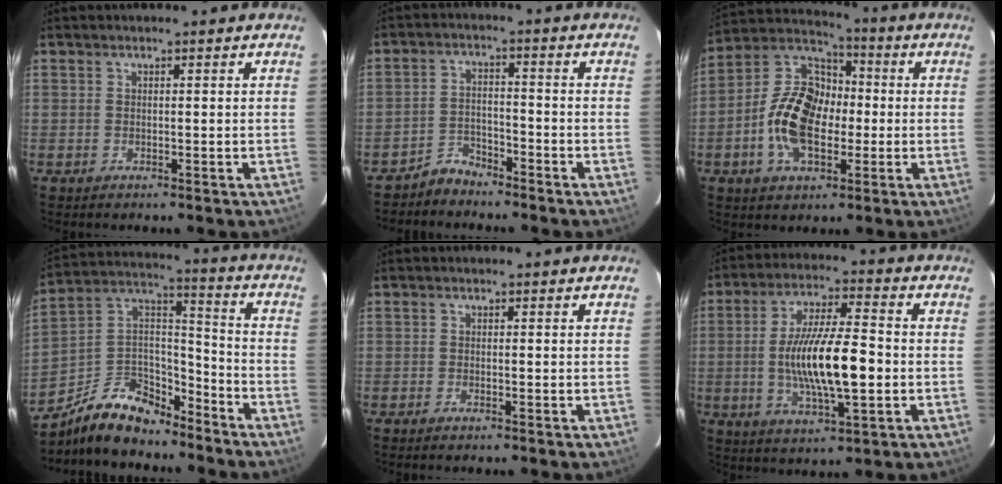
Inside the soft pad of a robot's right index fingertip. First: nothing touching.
{"total": 4.2, "force": [-3.9, 1.6, 0.1], "torque": [-0.007, 0.014, -0.070]}
{"total": 15.0, "force": [-2.9, 9.5, 11.3], "torque": [-0.225, 0.020, -0.056]}
{"total": 15.7, "force": [-12.1, 6.9, 7.2], "torque": [-0.164, 0.036, -0.209]}
{"total": 0.7, "force": [-0.7, 0.0, 0.3], "torque": [-0.006, -0.001, -0.014]}
{"total": 14.7, "force": [-2.1, 3.6, 14.1], "torque": [-0.260, -0.006, -0.033]}